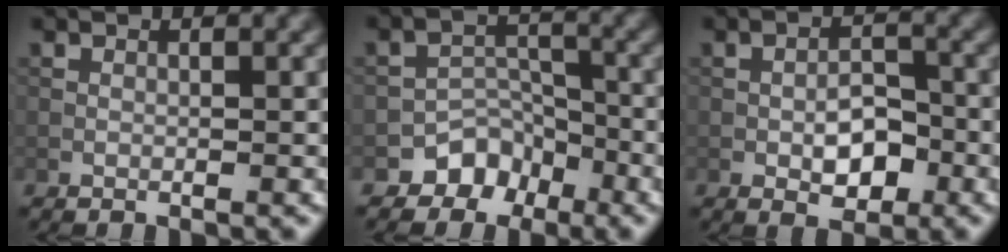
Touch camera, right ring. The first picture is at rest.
{"total": 3.4, "force": [-2.5, 2.3, 0.6], "torque": [0.008, 0.007, -0.040]}
{"total": 3.7, "force": [-1.4, 2.0, 2.8], "torque": [-0.043, 0.003, -0.021]}